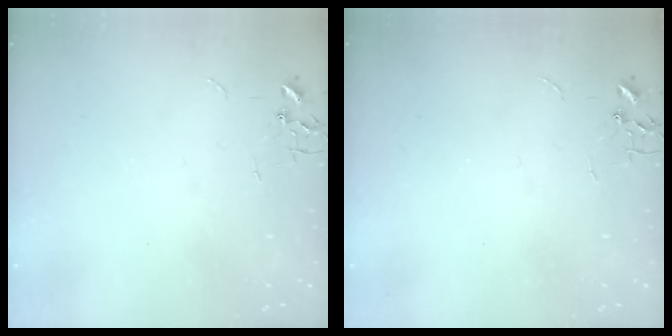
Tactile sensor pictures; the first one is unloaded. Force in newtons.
{"total": 0.0}